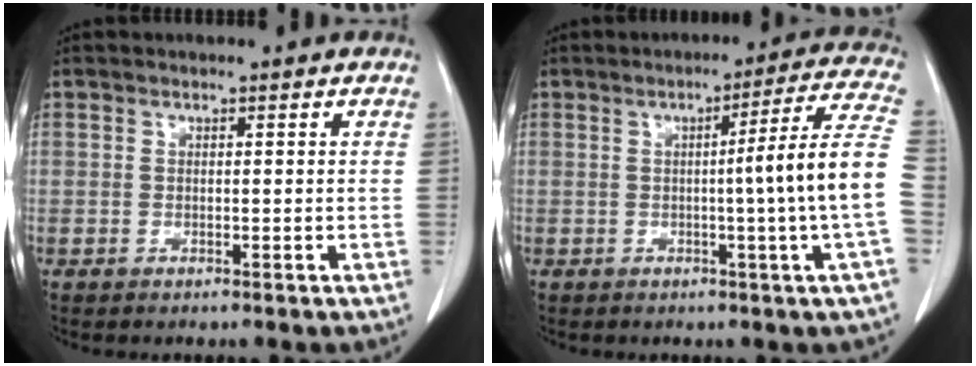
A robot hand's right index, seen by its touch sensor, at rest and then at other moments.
{"total": 11.8, "force": [-1.2, -2.7, 11.4], "torque": [-0.145, 0.000, -0.019]}